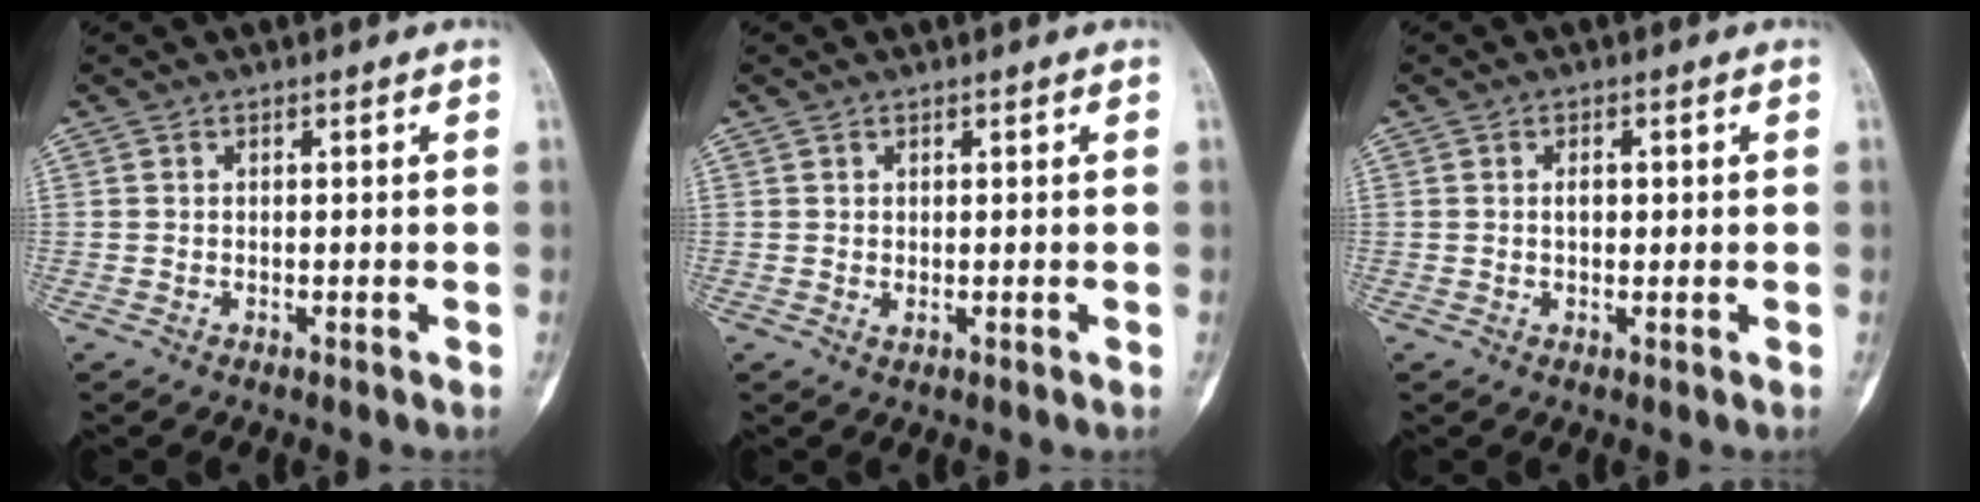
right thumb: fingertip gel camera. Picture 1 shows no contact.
{"total": 0.7, "force": [0.2, 0.4, 0.6], "torque": [-0.014, 0.003, 0.008]}
{"total": 2.2, "force": [0.3, 1.2, 1.9], "torque": [-0.031, 0.000, 0.006]}